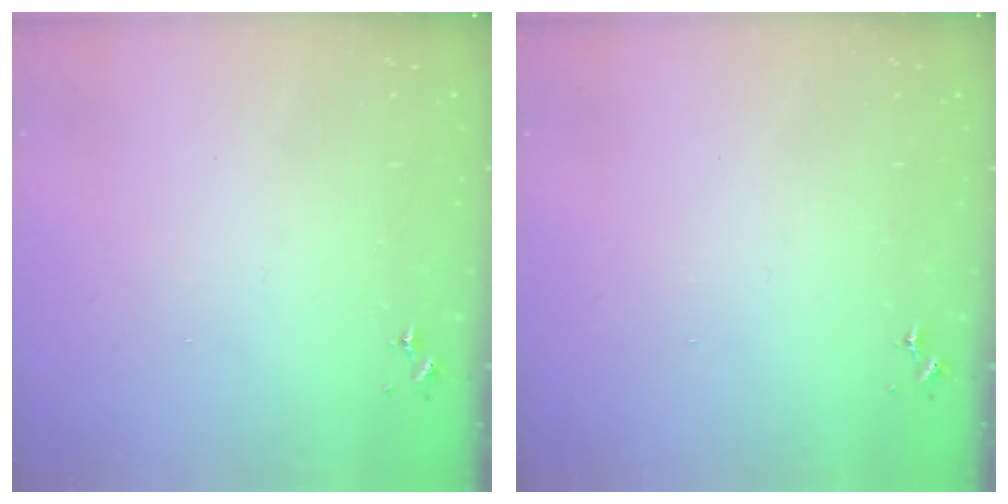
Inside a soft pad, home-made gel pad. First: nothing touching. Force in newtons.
{"total": 0.0}